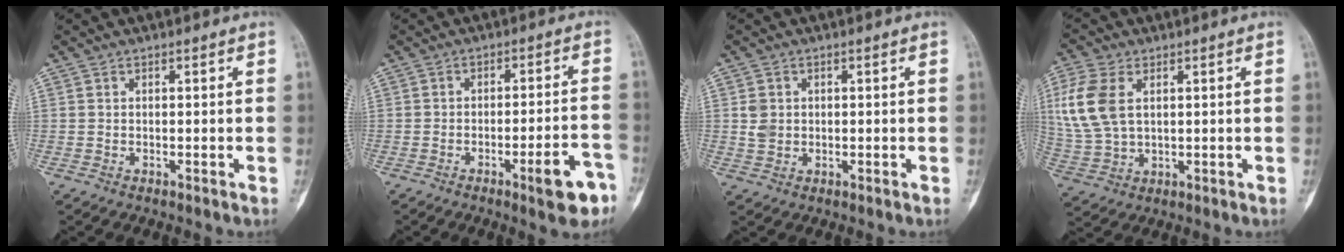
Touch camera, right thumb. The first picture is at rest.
{"total": 8.8, "force": [-4.7, 2.0, 7.2], "torque": [-0.089, 0.030, -0.058]}
{"total": 2.8, "force": [0.5, 2.5, 1.3], "torque": [-0.010, 0.003, 0.011]}
{"total": 11.1, "force": [2.8, 6.8, 8.3], "torque": [-0.191, 0.002, 0.061]}